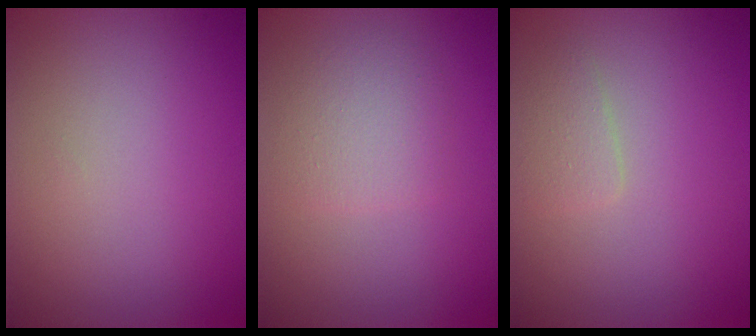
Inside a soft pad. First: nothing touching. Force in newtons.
{"total": 2.3, "press": 2.3, "slide": 0.1}
{"total": 1.2, "press": 1.2, "slide": 0.1}